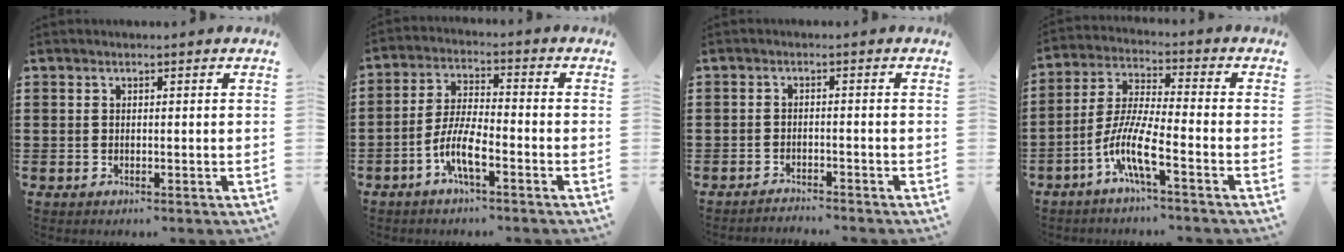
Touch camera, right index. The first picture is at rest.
{"total": 6.7, "force": [-3.5, 1.7, 5.5], "torque": [-0.131, -0.009, -0.071]}
{"total": 1.9, "force": [-1.9, -0.2, -0.1], "torque": [-0.004, 0.001, -0.040]}
{"total": 8.5, "force": [-4.5, 1.2, 7.2], "torque": [-0.167, -0.011, -0.092]}